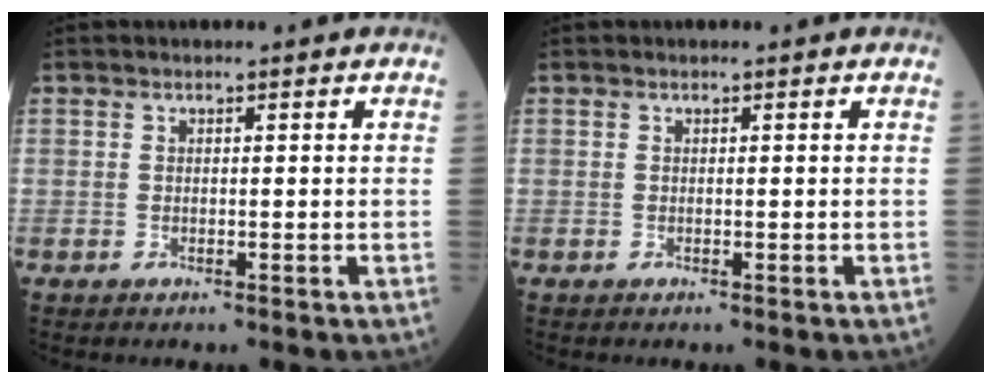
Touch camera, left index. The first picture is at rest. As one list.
[{"total": 0.0}]